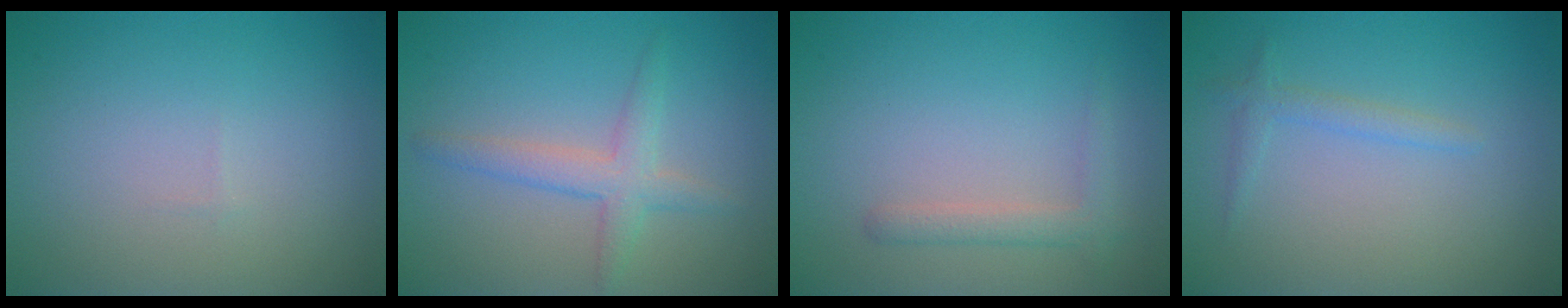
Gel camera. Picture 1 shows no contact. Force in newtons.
{"total": 2.8, "press": 2.8, "slide": 0.1}
{"total": 1.8, "press": 1.8, "slide": 0.1}
{"total": 1.3, "press": 1.3, "slide": 0.1}